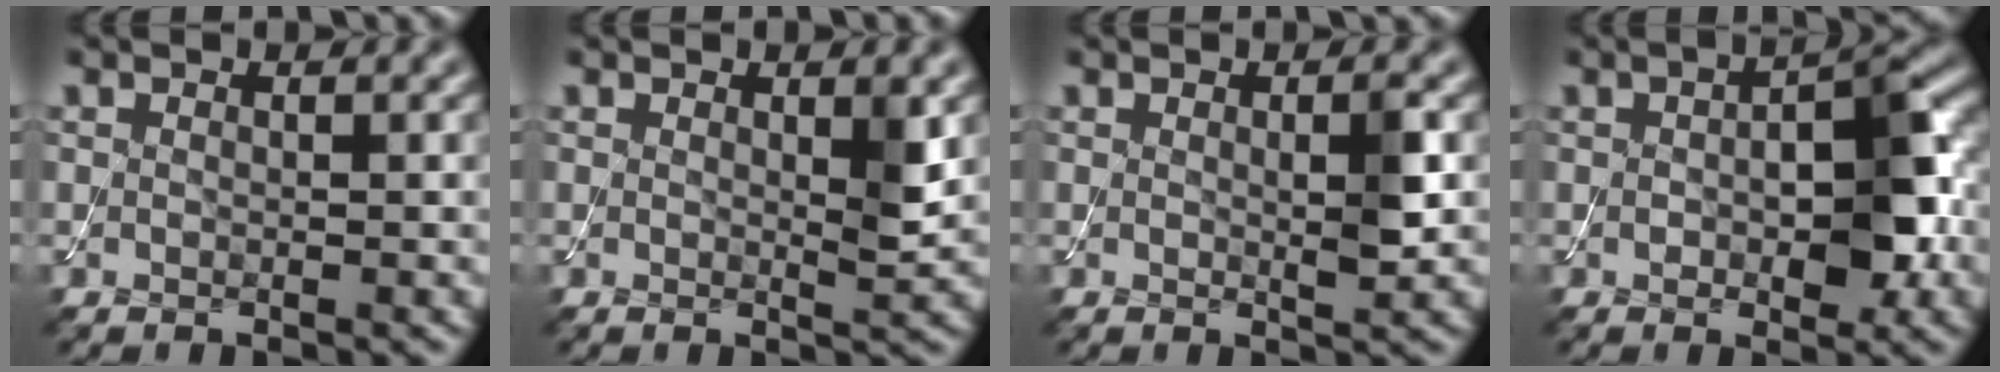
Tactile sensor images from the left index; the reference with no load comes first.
{"total": 1.7, "force": [0.6, 0.2, 1.6], "torque": [-0.019, -0.006, 0.006]}
{"total": 2.2, "force": [0.3, 0.2, 2.1], "torque": [-0.032, -0.004, 0.003]}
{"total": 6.3, "force": [-0.4, 2.9, 5.5], "torque": [-0.083, 0.003, -0.008]}